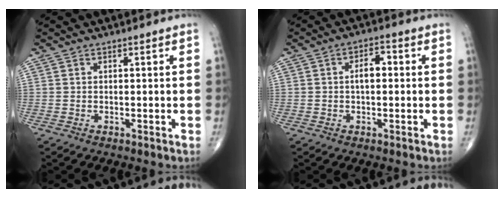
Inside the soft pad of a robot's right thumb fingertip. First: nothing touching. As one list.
[{"total": 4.1, "force": [0.2, 2.2, 3.5], "torque": [-0.054, 0.013, -0.002]}]